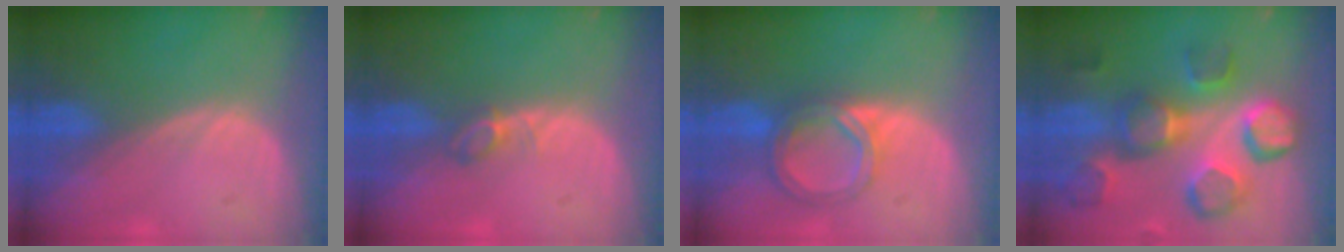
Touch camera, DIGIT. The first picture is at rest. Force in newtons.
{"total": 2.1, "press": 2.1, "slide": 0.4}
{"total": 6.4, "press": 5.6, "slide": 3.1}
{"total": 12.2, "press": 11.0, "slide": 5.4}